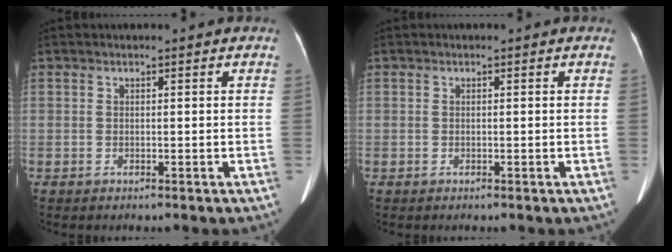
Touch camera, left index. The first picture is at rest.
{"total": 0.0}